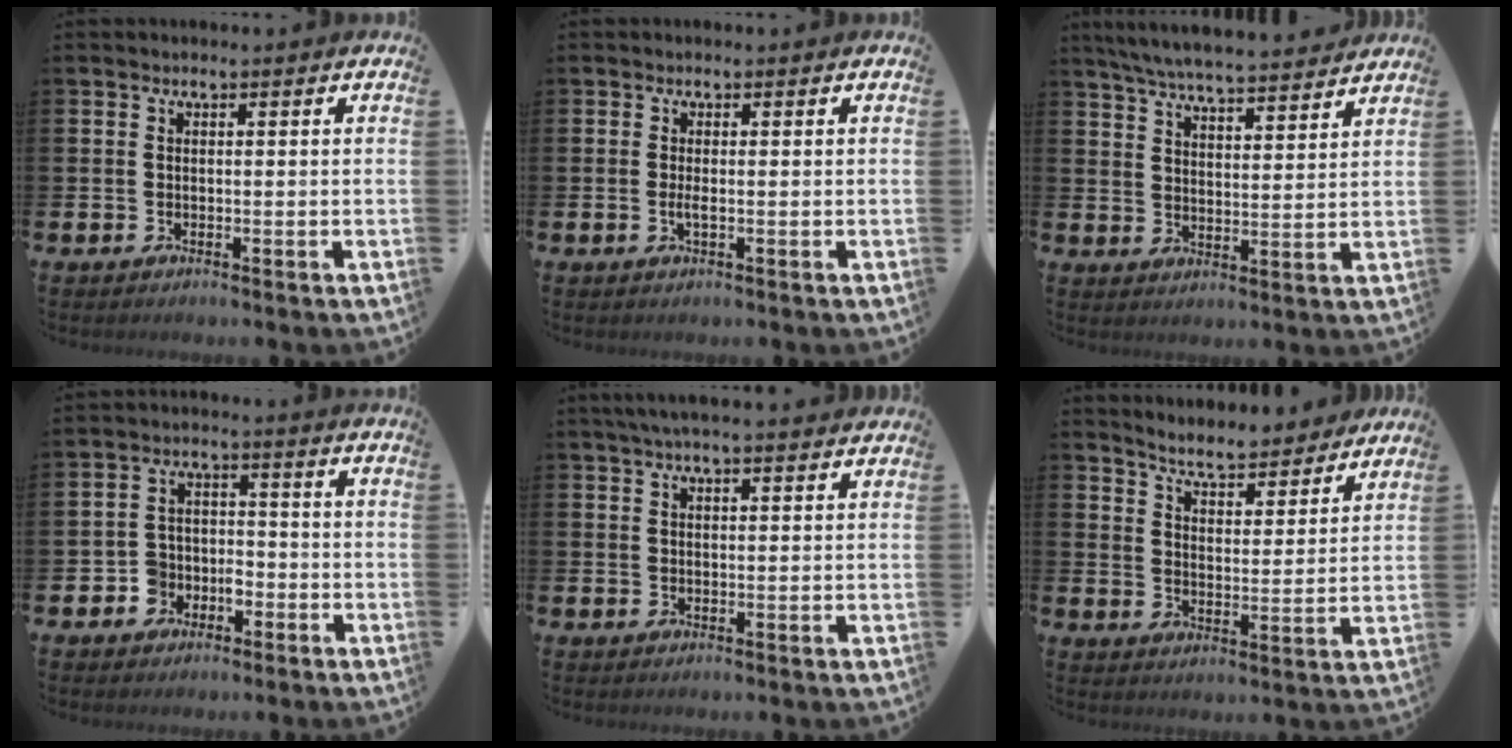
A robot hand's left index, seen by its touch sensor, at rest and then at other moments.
{"total": 1.1, "force": [-0.2, 0.2, 1.1], "torque": [-0.026, 0.001, -0.003]}
{"total": 6.4, "force": [6.3, 0.3, 1.5], "torque": [-0.048, -0.042, 0.110]}
{"total": 3.9, "force": [-2.5, 2.9, 0.4], "torque": [-0.026, 0.009, -0.053]}
{"total": 3.4, "force": [3.0, 0.2, 1.6], "torque": [-0.038, -0.003, 0.054]}
{"total": 6.0, "force": [5.9, 0.9, 1.1], "torque": [-0.044, -0.043, 0.099]}